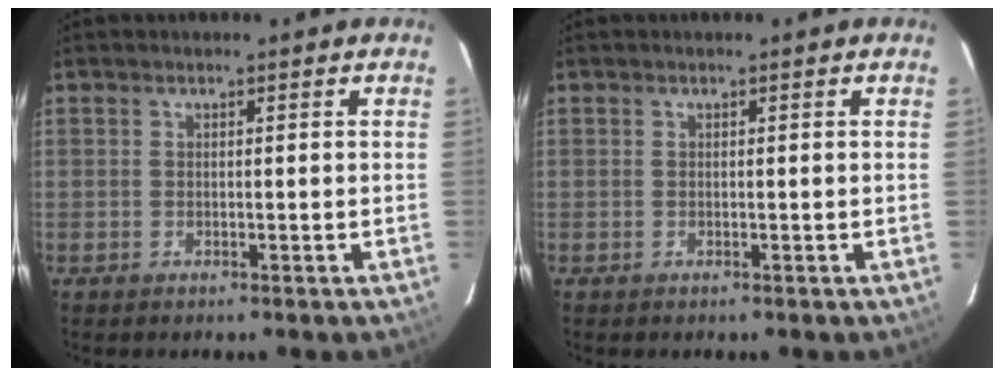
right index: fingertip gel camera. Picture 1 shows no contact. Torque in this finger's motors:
{"motor_torque": [-0.01, 0.00, -0.01, 0.00]}